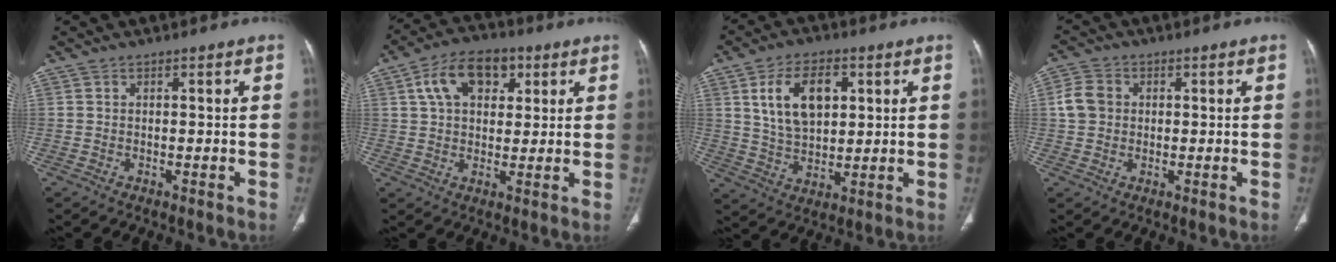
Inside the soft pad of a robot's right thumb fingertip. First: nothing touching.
{"total": 11.7, "force": [4.3, 7.4, 7.9], "torque": [-0.108, 0.006, 0.065]}
{"total": 12.1, "force": [3.8, 7.4, 8.8], "torque": [-0.132, -0.009, 0.074]}
{"total": 5.0, "force": [0.5, 4.2, 2.6], "torque": [-0.044, 0.009, 0.005]}